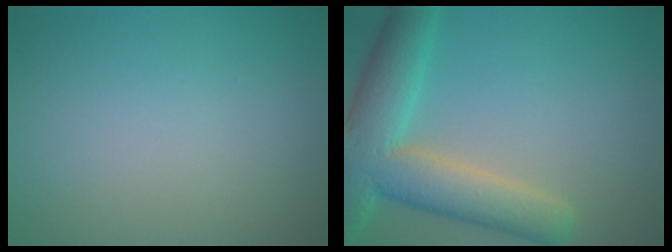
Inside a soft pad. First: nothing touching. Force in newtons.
{"total": 8.5, "press": 8.4, "slide": 0.6}